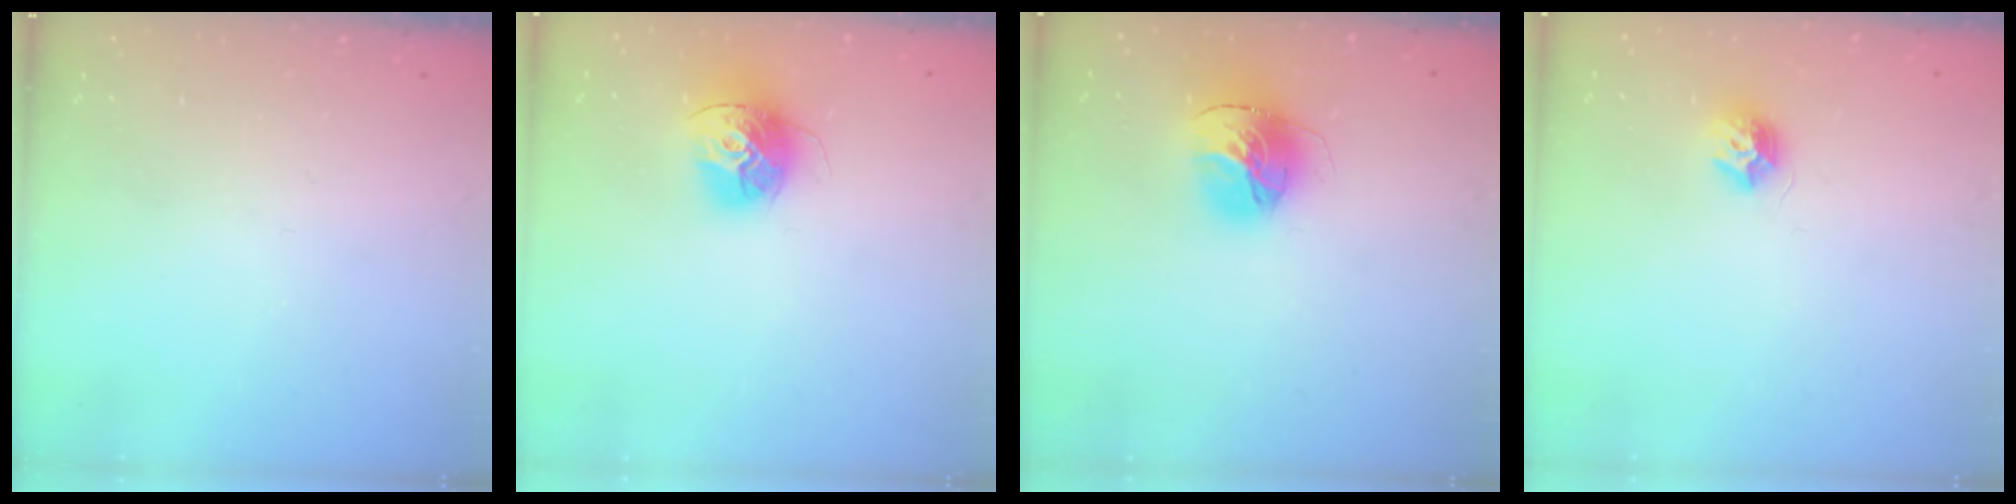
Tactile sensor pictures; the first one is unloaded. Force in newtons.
{"total": 14.4, "press": 14.4, "slide": 1.3}
{"total": 16.1, "press": 16.0, "slide": 1.7}
{"total": 8.1, "press": 8.1, "slide": 0.1}